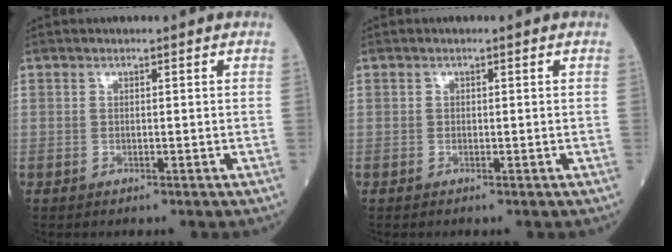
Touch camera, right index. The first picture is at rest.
{"total": 0.0}